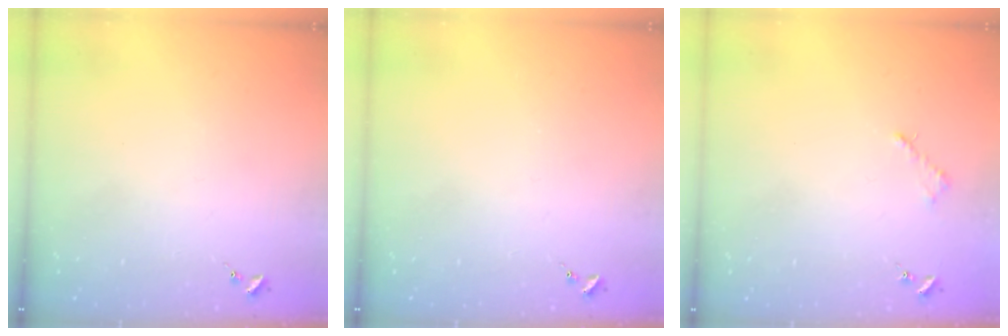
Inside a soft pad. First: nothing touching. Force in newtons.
{"total": 0.0}
{"total": 2.6, "press": 2.5, "slide": 0.3}